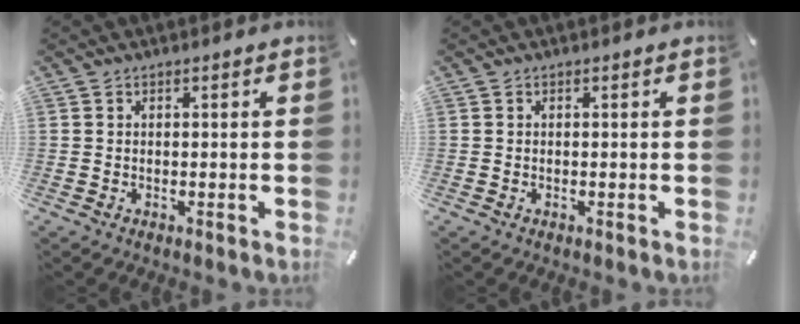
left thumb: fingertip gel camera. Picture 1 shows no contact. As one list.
[{"total": 0.0}]